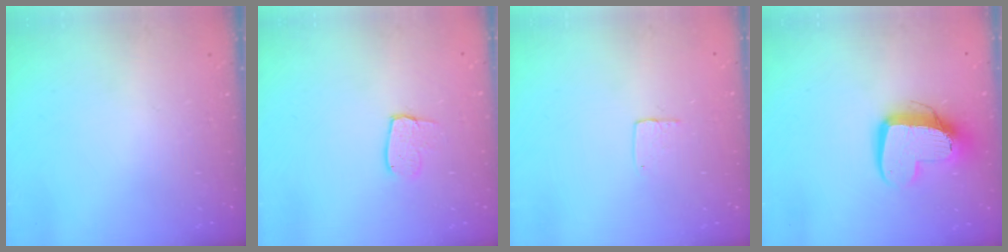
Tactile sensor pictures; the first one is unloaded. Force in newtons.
{"total": 5.1, "press": 5.1, "slide": 0.4}
{"total": 3.6, "press": 3.6, "slide": 0.2}
{"total": 13.3, "press": 13.2, "slide": 1.2}